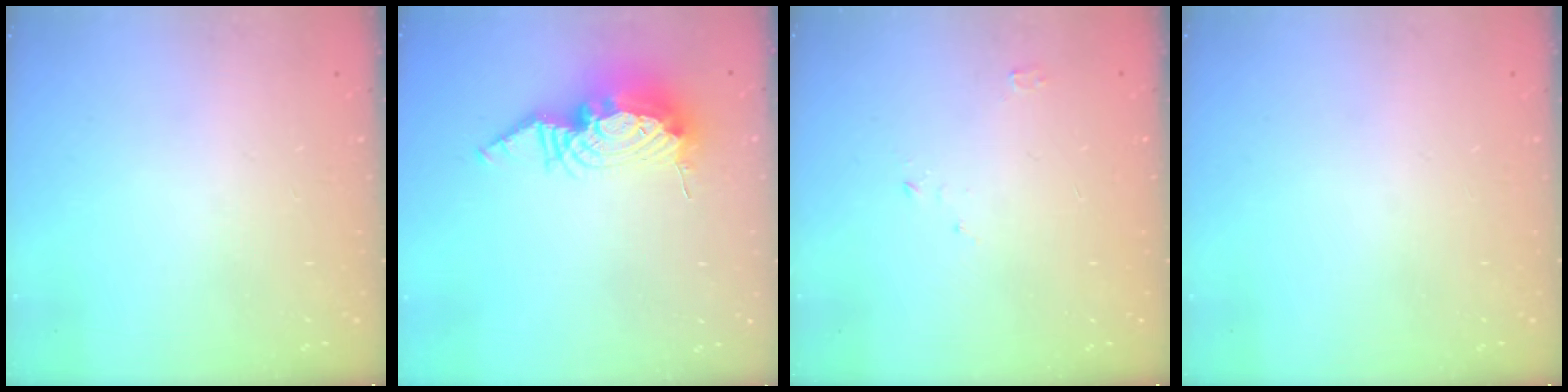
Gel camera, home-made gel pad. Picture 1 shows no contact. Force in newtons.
{"total": 14.1, "press": 14.1, "slide": 1.2}
{"total": 2.5, "press": 2.5, "slide": 0.3}
{"total": 0.0}